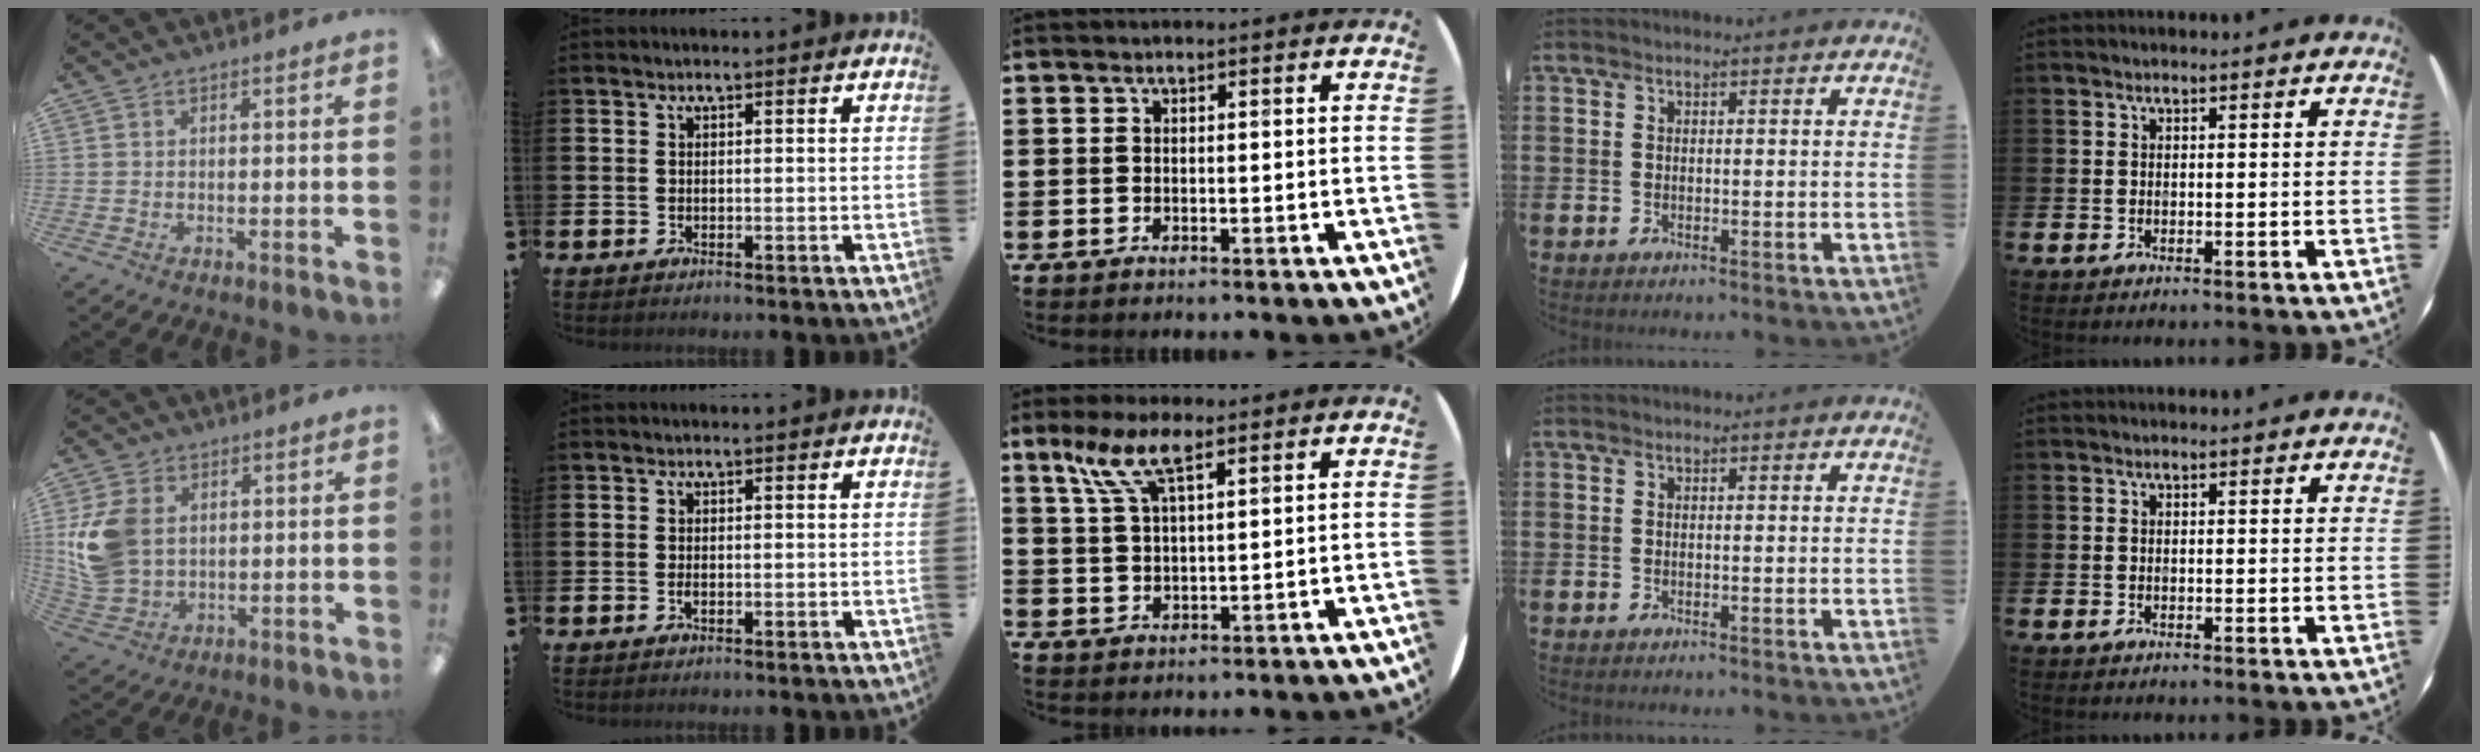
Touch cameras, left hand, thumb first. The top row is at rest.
{"thumb": {"total": 11.9, "force": [2.3, 9.0, 7.4], "torque": [-0.172, 0.010, 0.045]}, "index": {"total": 0.7, "force": [-0.3, 0.2, 0.6], "torque": [-0.019, 0.003, -0.004]}, "middle": {"total": 7.0, "force": [4.5, 2.1, 4.9], "torque": [-0.109, 0.004, 0.079]}}